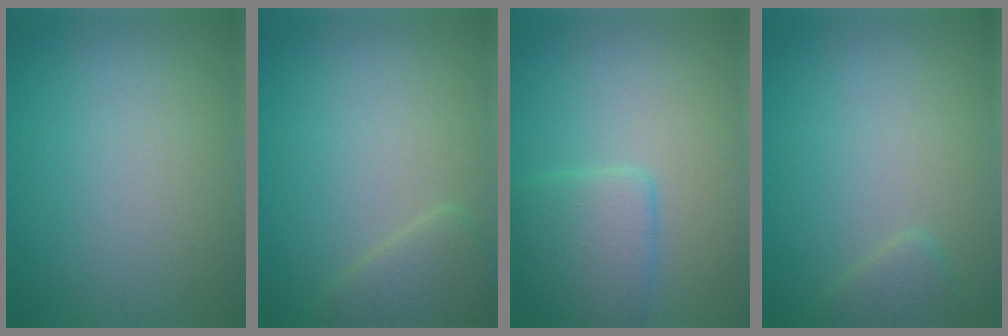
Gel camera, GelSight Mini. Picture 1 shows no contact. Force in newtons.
{"total": 2.4, "press": 2.4, "slide": 0.2}
{"total": 4.1, "press": 4.1, "slide": 0.0}
{"total": 1.6, "press": 1.6, "slide": 0.1}